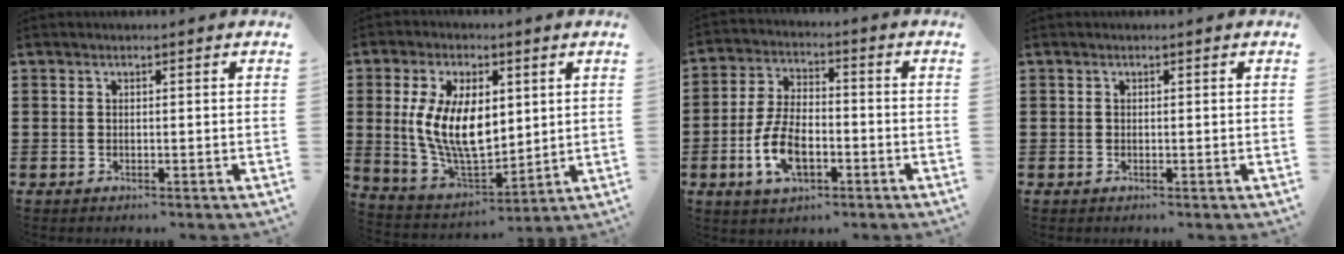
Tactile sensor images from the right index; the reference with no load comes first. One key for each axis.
{"total": 11.3, "fx": 1.7, "fy": 6.3, "fz": 9.2, "tx": -0.196, "ty": 0.003, "tz": 0.029}
{"total": 8.5, "fx": -2.8, "fy": 4.4, "fz": 6.7, "tx": -0.161, "ty": -0.004, "tz": -0.058}
{"total": 0.0}